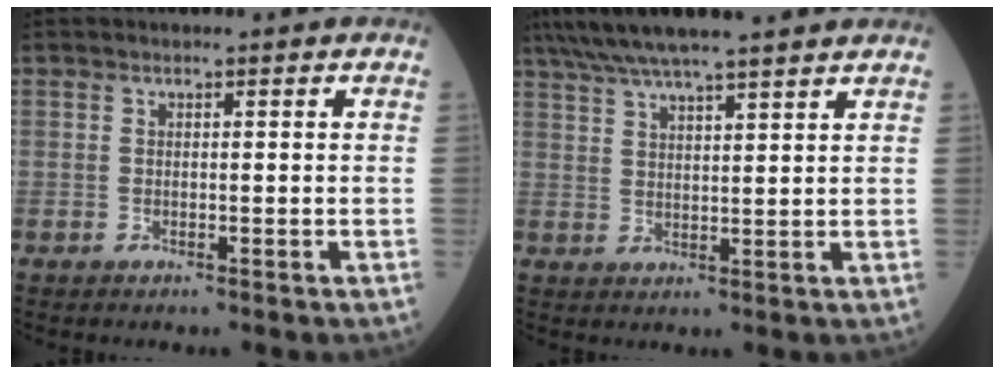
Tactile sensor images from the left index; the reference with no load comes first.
{"total": 14.6, "force": [12.5, 0.7, 7.4], "torque": [-0.137, 0.038, 0.193]}